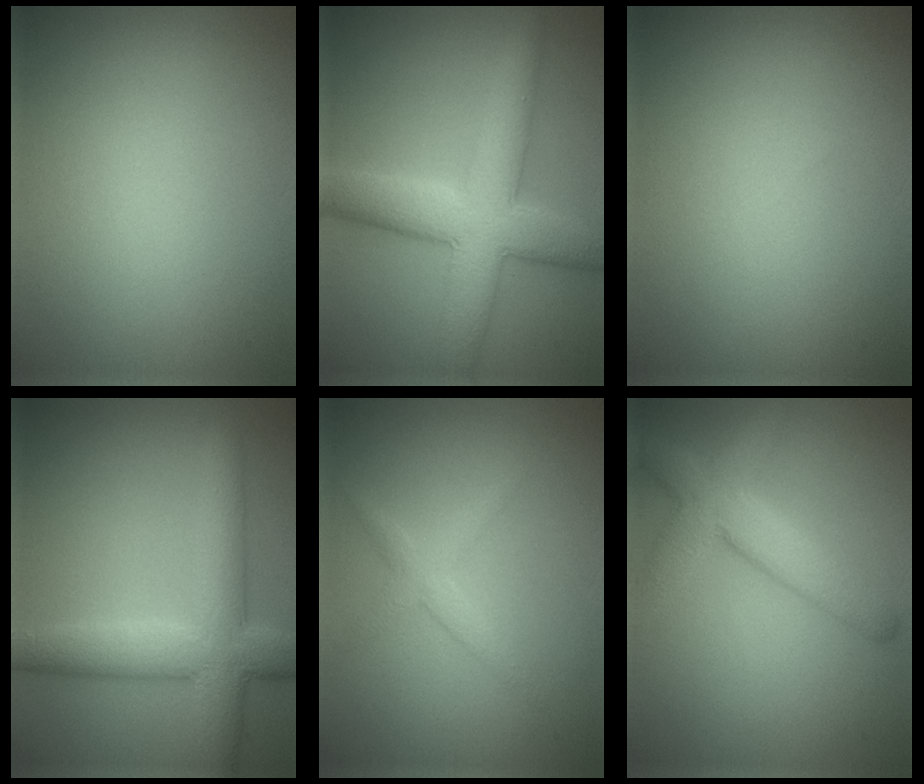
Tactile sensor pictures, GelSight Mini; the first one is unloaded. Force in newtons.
{"total": 7.8, "press": 7.8, "slide": 0.2}
{"total": 0.0}
{"total": 6.7, "press": 6.7, "slide": 0.1}
{"total": 1.7, "press": 1.7, "slide": 0.1}
{"total": 5.1, "press": 5.1, "slide": 0.2}